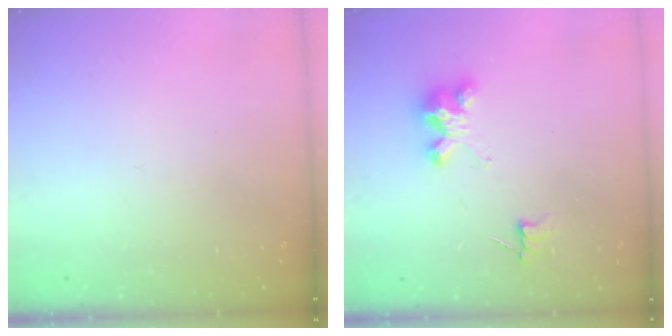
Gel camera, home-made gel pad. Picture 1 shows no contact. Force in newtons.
{"total": 4.6, "press": 4.6, "slide": 0.3}